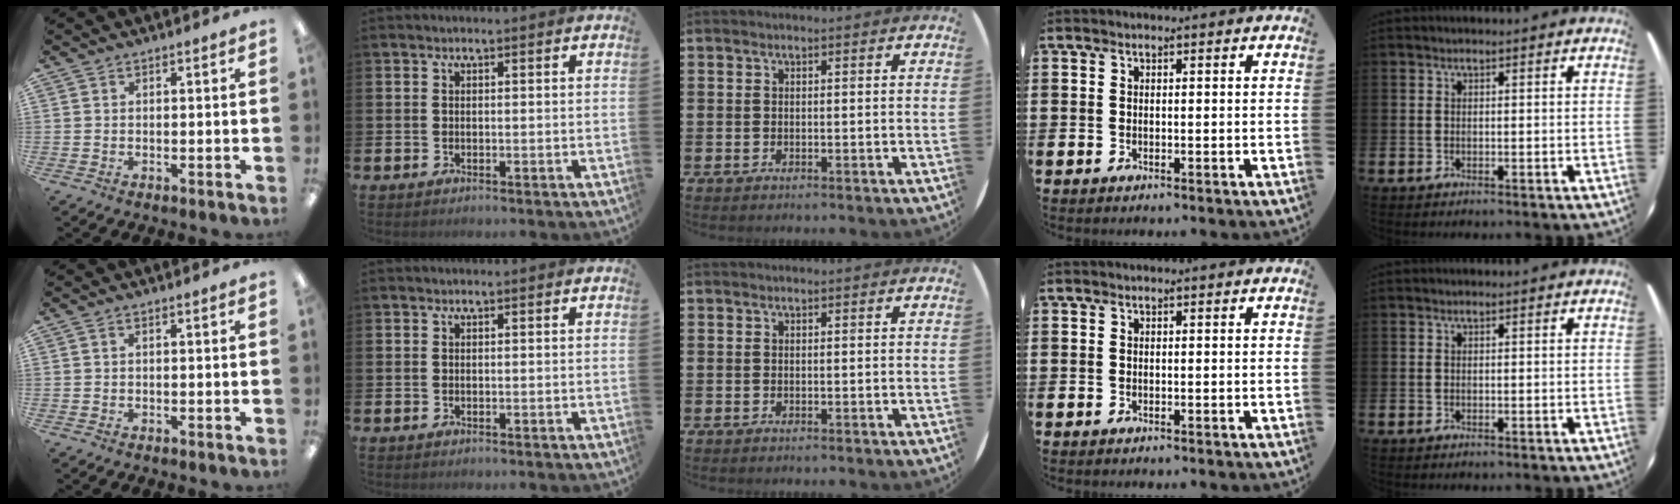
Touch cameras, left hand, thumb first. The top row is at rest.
{}